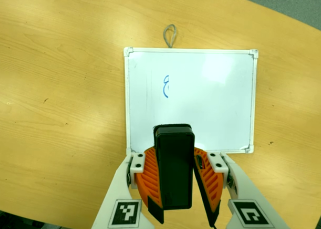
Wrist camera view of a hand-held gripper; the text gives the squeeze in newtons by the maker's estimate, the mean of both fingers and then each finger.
{"total": 8.9, "left": 9.3, "right": 8.5}